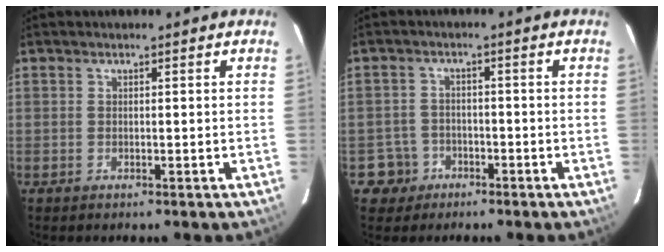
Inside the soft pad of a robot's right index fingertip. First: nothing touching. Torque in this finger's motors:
{"motor_torque": [-0.27, -0.09, -0.55, -0.19]}